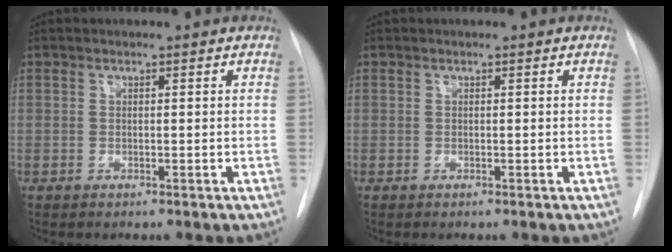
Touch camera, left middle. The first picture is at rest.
{"total": 0.0}